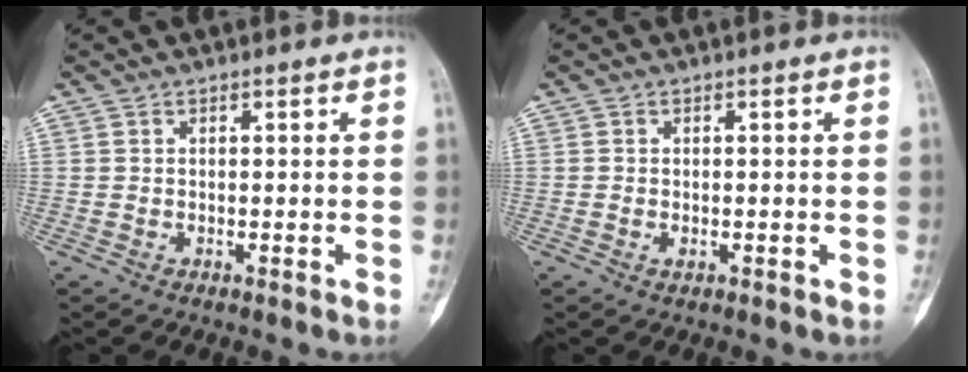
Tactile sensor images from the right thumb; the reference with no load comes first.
{"total": 0.8, "force": [-0.3, 0.5, 0.6], "torque": [-0.013, 0.001, -0.006]}